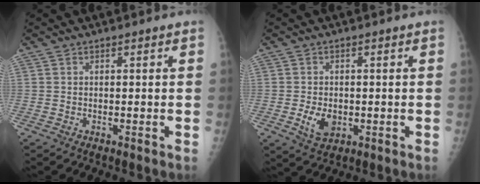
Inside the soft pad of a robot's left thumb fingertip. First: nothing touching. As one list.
[{"total": 4.9, "force": [-1.0, 3.4, 3.4], "torque": [-0.051, -0.004, -0.010]}]